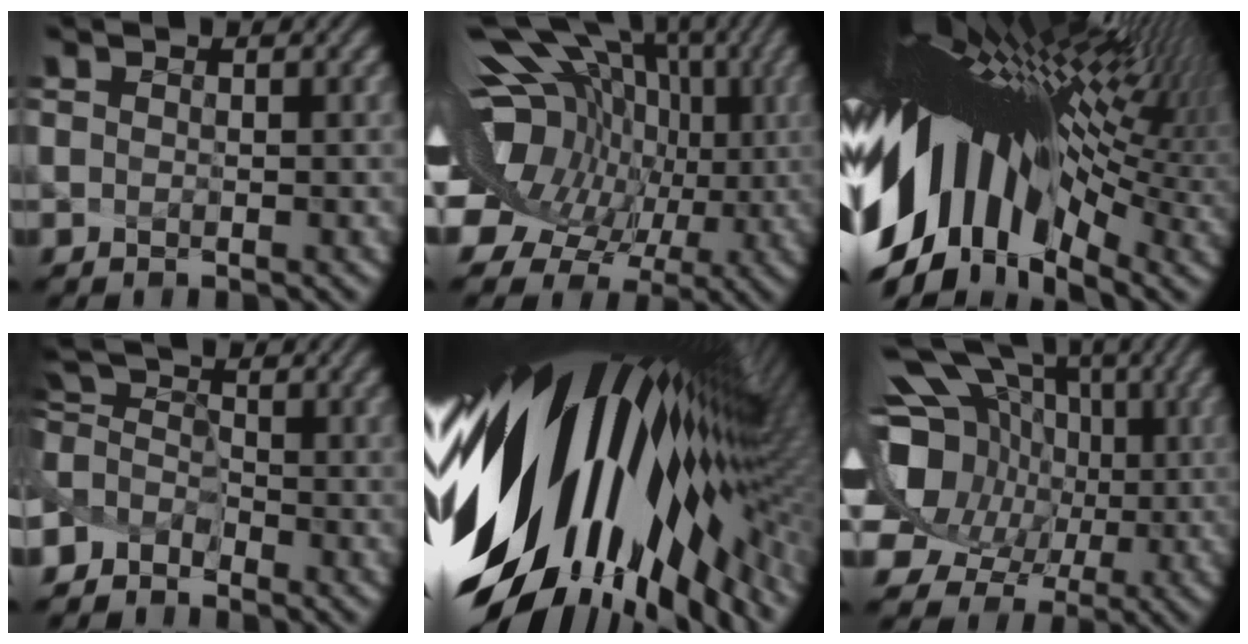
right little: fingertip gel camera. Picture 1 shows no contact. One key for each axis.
{"total": 16.1, "fx": 2.9, "fy": 11.6, "fz": 10.8, "tx": -0.196, "ty": 0.002, "tz": 0.064}
{"total": 16.8, "fx": 0.3, "fy": 8.0, "fz": 14.8, "tx": -0.277, "ty": -0.025, "tz": 0.025}
{"total": 2.2, "fx": -1.9, "fy": 1.1, "fz": -0.1, "tx": -0.004, "ty": 0.002, "tz": -0.033}
{"total": 17.5, "fx": 0.6, "fy": 9.5, "fz": 14.7, "tx": -0.245, "ty": -0.067, "tz": 0.033}
{"total": 16.7, "fx": 1.1, "fy": 13.6, "fz": 9.6, "tx": -0.187, "ty": 0.013, "tz": 0.020}